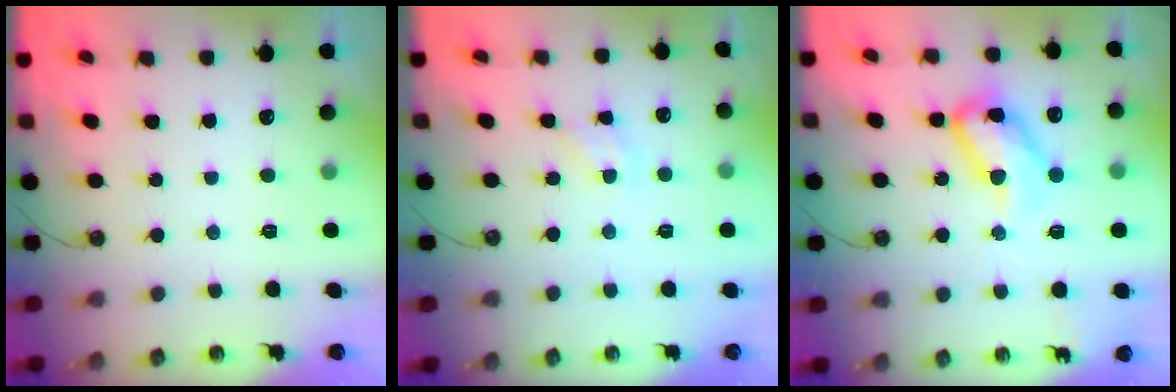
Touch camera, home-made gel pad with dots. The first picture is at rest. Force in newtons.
{"total": 3.2, "press": 3.2, "slide": 0.4}
{"total": 16.4, "press": 16.4, "slide": 1.5}